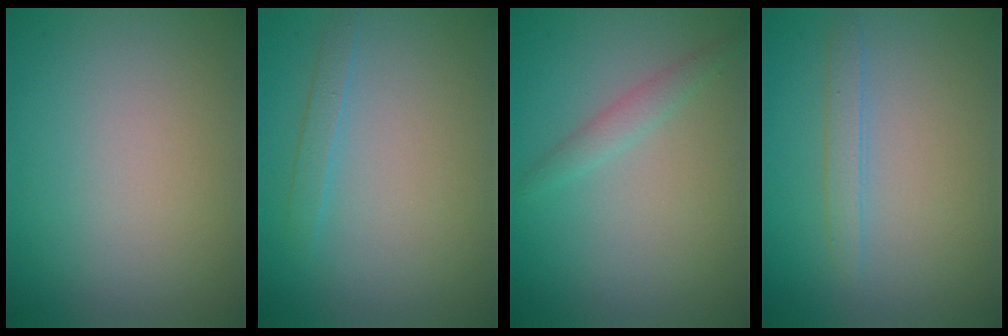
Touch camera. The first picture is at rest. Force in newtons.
{"total": 1.1, "press": 1.1, "slide": 0.1}
{"total": 1.4, "press": 1.4, "slide": 0.1}
{"total": 1.4, "press": 1.4, "slide": 0.1}